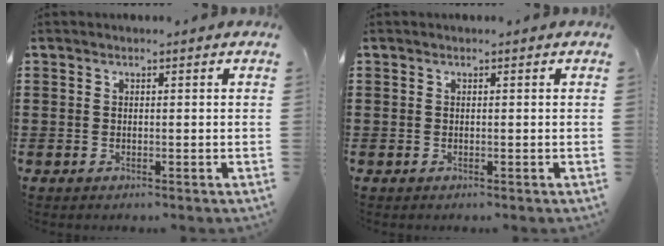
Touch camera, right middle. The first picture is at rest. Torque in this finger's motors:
{"motor_torque": [-0.20, -0.05, -0.01, -0.01]}